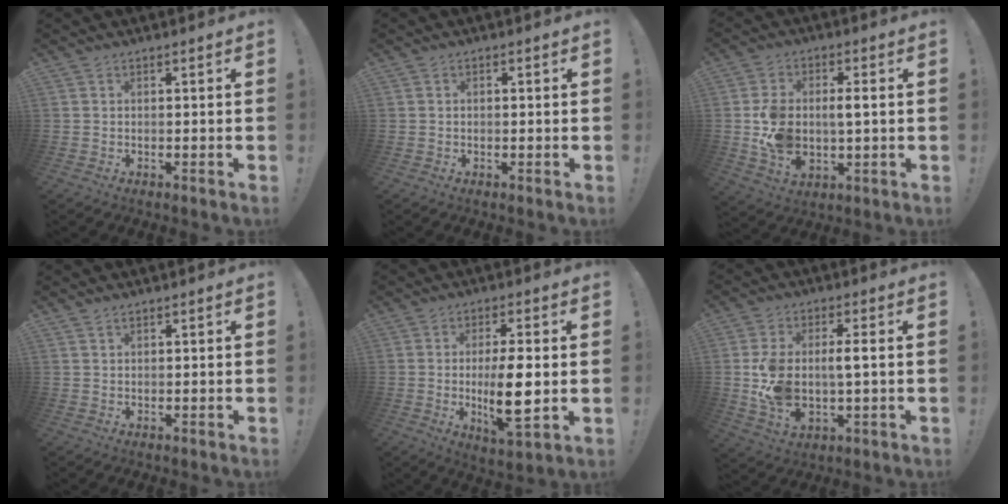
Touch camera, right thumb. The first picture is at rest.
{"total": 0.7, "force": [-0.2, 0.5, 0.4], "torque": [-0.012, 0.004, -0.003]}
{"total": 9.8, "force": [-0.2, 6.3, 7.6], "torque": [-0.142, 0.001, -0.001]}
{"total": 0.8, "force": [0.7, 0.4, 0.3], "torque": [-0.011, 0.002, 0.015]}
{"total": 11.8, "force": [-0.7, 3.1, 11.4], "torque": [-0.196, -0.014, -0.018]}
{"total": 9.9, "force": [0.0, 5.0, 8.6], "torque": [-0.171, -0.007, -0.001]}